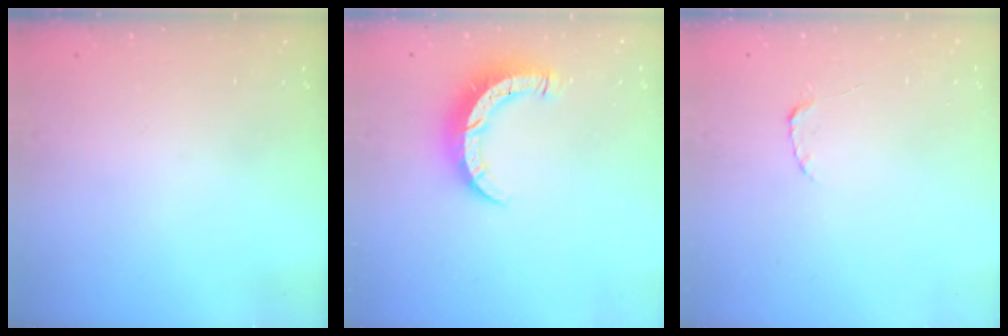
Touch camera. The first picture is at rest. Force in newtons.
{"total": 8.4, "press": 8.3, "slide": 0.6}
{"total": 2.2, "press": 2.2, "slide": 0.3}